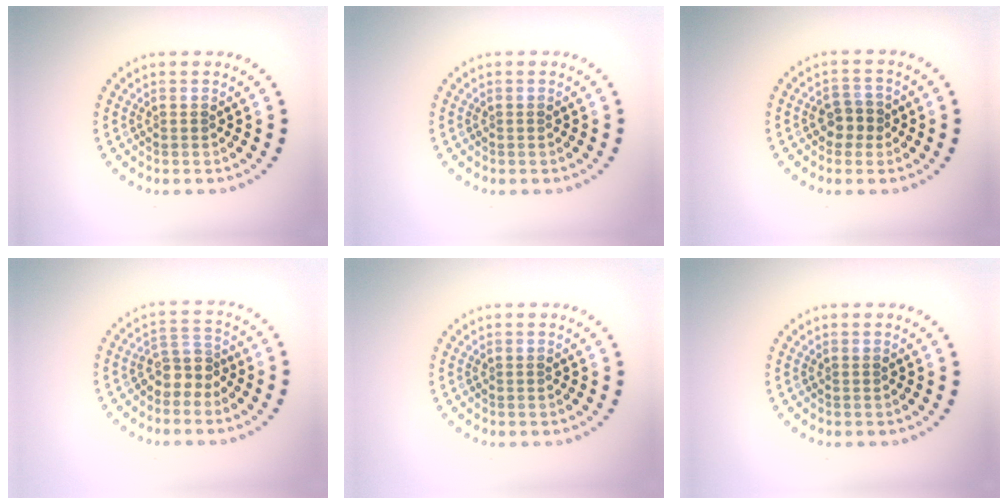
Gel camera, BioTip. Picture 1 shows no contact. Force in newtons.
{"total": 0.0}
{"total": 2.1, "press": 1.9, "slide": 0.7}
{"total": 2.6, "press": 2.0, "slide": 1.6}
{"total": 0.0}
{"total": 0.0}